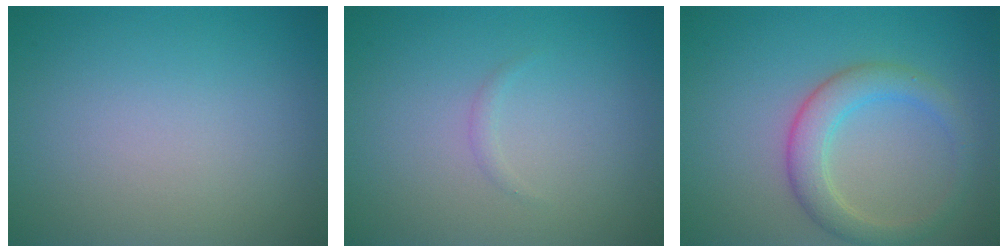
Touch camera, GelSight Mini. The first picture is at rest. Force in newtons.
{"total": 0.6, "press": 0.6, "slide": 0.1}
{"total": 3.6, "press": 3.6, "slide": 0.1}